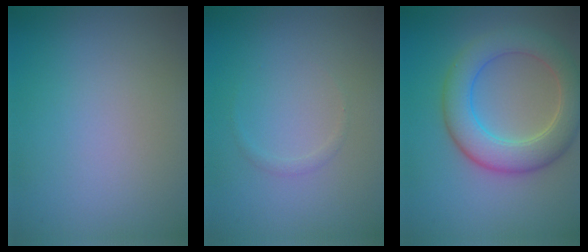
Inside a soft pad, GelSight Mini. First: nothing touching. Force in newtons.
{"total": 0.6, "press": 0.6, "slide": 0.1}
{"total": 6.6, "press": 6.6, "slide": 0.4}